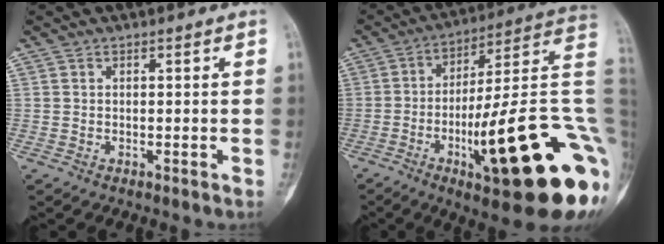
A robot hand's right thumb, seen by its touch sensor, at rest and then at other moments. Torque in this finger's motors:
{"motor_torque": [2.23, 2.25, 1.40, -1.37, 0.22]}